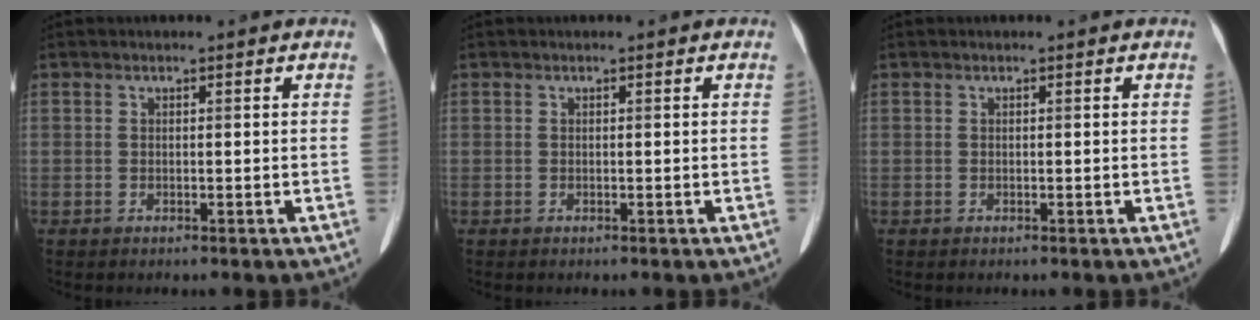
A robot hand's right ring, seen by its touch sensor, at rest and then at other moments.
{"total": 0.0}
{"total": 0.0}